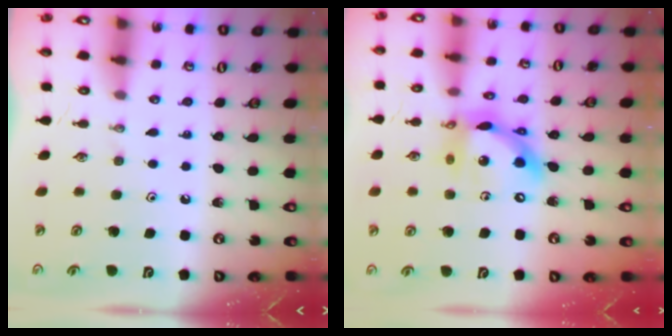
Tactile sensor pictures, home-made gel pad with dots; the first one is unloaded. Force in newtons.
{"total": 15.8, "press": 15.7, "slide": 1.6}